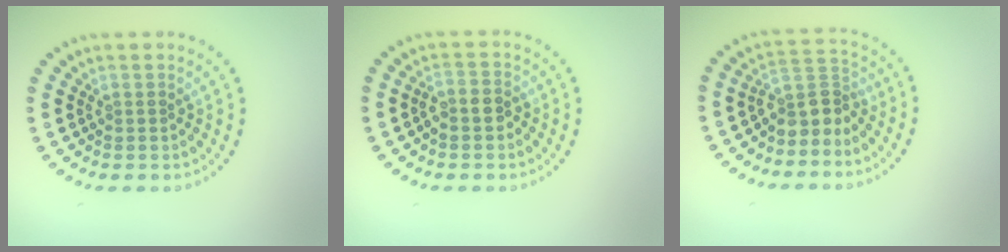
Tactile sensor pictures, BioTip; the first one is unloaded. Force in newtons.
{"total": 1.9, "press": 1.8, "slide": 0.8}
{"total": 3.0, "press": 2.3, "slide": 1.9}